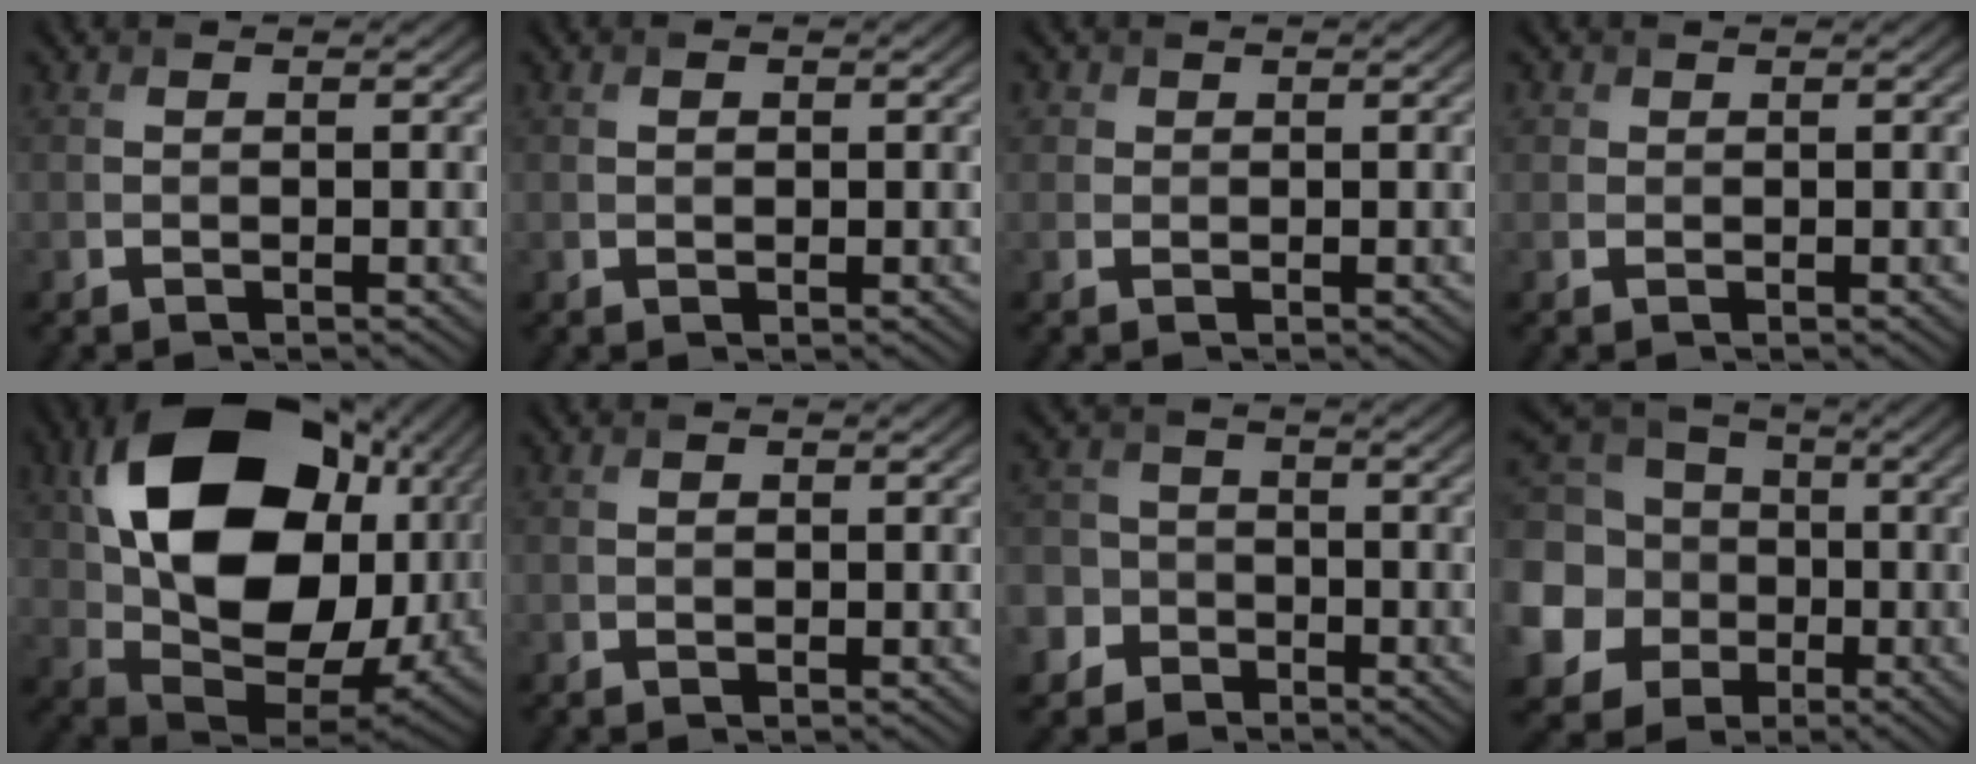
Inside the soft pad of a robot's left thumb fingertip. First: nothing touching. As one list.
[{"total": 1.1, "force": [0.3, 0.7, 0.8], "torque": [-0.013, -0.003, 0.008]}, {"total": 1.4, "force": [0.6, 1.3, 0.3], "torque": [-0.004, -0.004, 0.008]}, {"total": 1.0, "force": [0.5, 0.9, 0.2], "torque": [0.000, -0.002, 0.008]}, {"total": 21.5, "force": [5.4, 14.5, 15.0], "torque": [-0.324, -0.002, 0.110]}, {"total": 0.8, "force": [0.2, 0.5, 0.6], "torque": [-0.011, 0.000, 0.002]}, {"total": 7.8, "force": [-3.9, 6.5, 1.7], "torque": [-0.060, -0.016, -0.100]}, {"total": 18.2, "force": [-2.6, 16.6, 7.1], "torque": [-0.264, -0.017, -0.078]}]